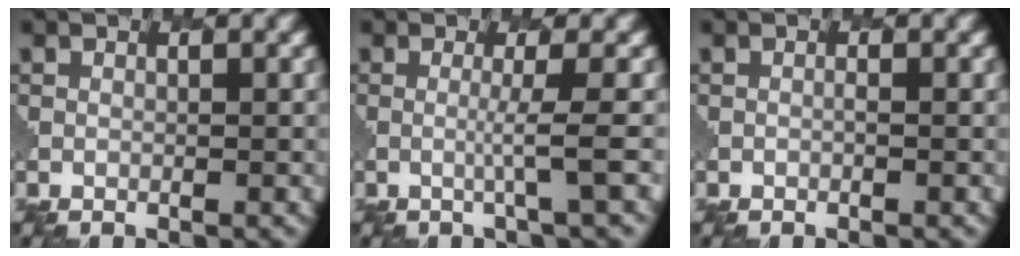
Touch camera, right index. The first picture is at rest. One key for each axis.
{"total": 1.9, "fx": -0.2, "fy": 0.0, "fz": 1.9, "tx": -0.031, "ty": -0.003, "tz": -0.014}
{"total": 0.0}